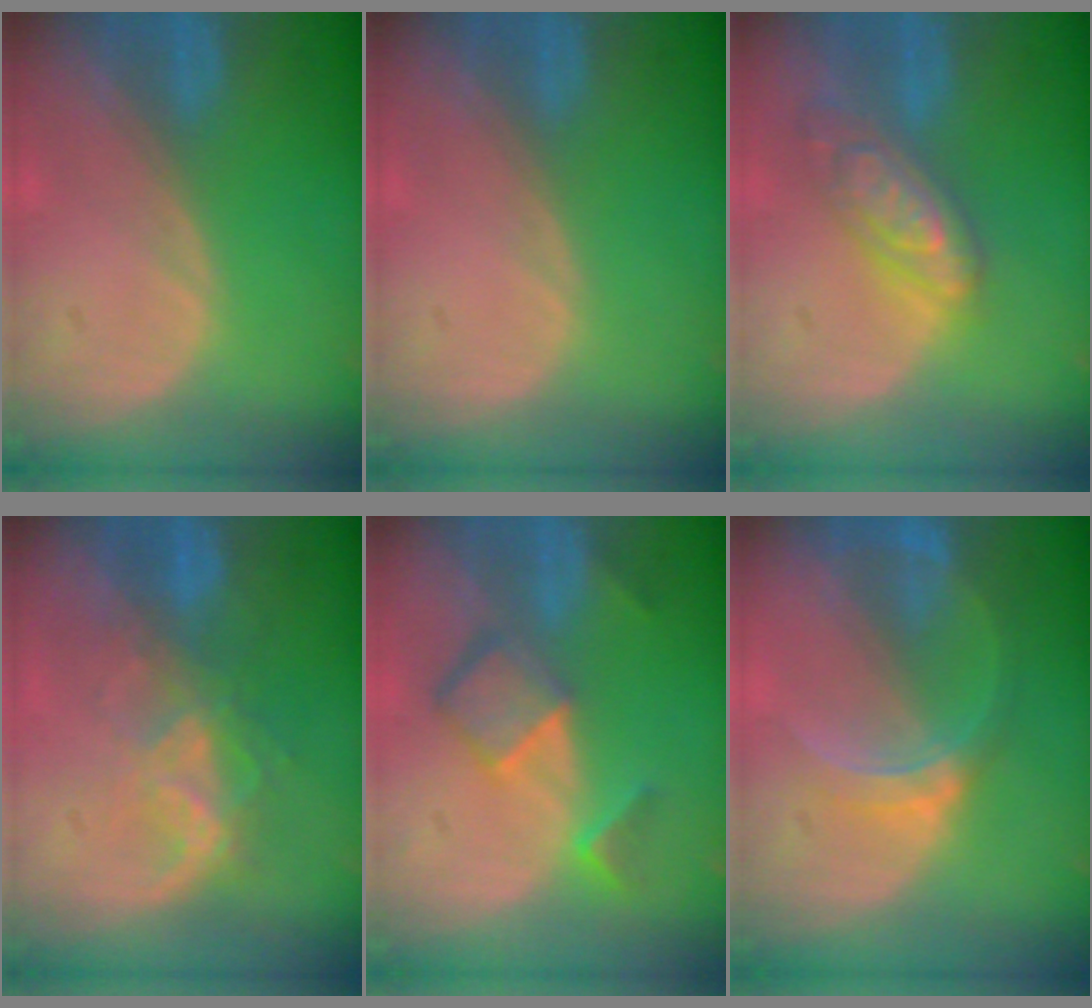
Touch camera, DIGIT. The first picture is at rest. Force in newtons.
{"total": 0.0}
{"total": 7.1, "press": 7.0, "slide": 0.6}
{"total": 6.8, "press": 6.2, "slide": 2.8}
{"total": 7.0, "press": 6.0, "slide": 3.5}
{"total": 6.3, "press": 5.6, "slide": 2.8}